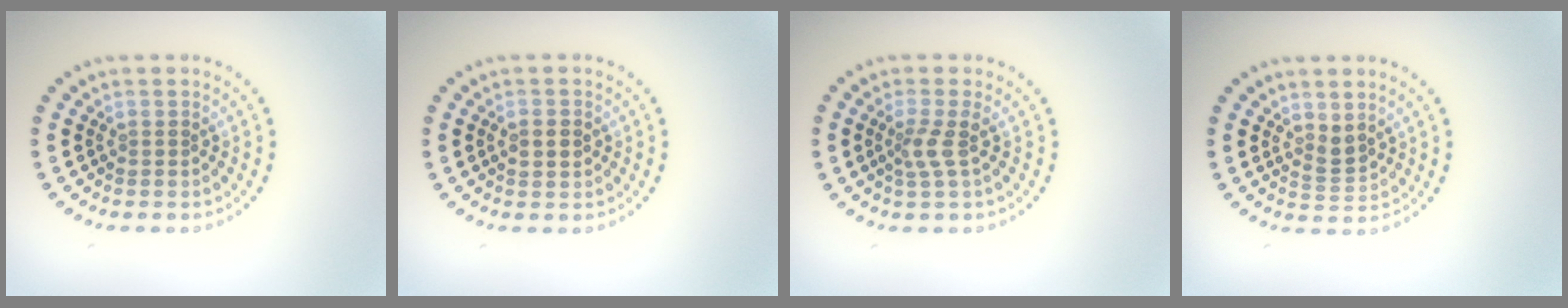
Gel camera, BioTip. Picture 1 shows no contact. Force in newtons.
{"total": 2.1, "press": 2.1, "slide": 0.0}
{"total": 1.8, "press": 1.4, "slide": 1.2}
{"total": 1.8, "press": 1.5, "slide": 1.1}